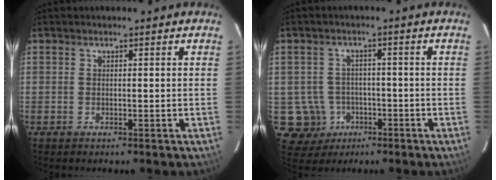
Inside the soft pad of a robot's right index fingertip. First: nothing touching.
{"total": 7.0, "force": [-2.3, 6.6, 0.8], "torque": [-0.036, 0.022, -0.024]}